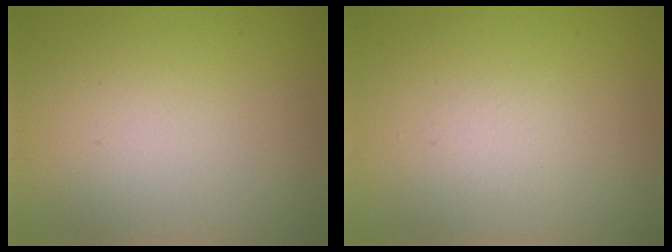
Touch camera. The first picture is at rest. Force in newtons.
{"total": 0.7, "press": 0.7, "slide": 0.0}